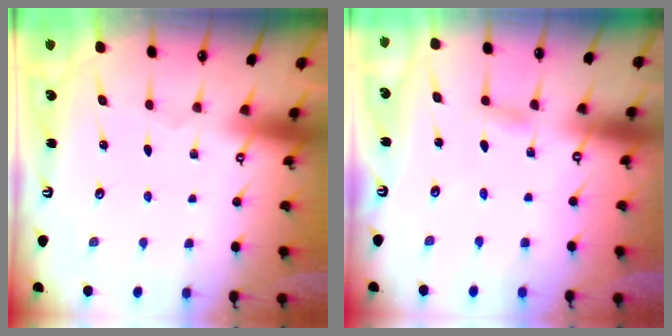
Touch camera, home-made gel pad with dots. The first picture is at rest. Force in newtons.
{"total": 2.9, "press": 2.9, "slide": 0.4}